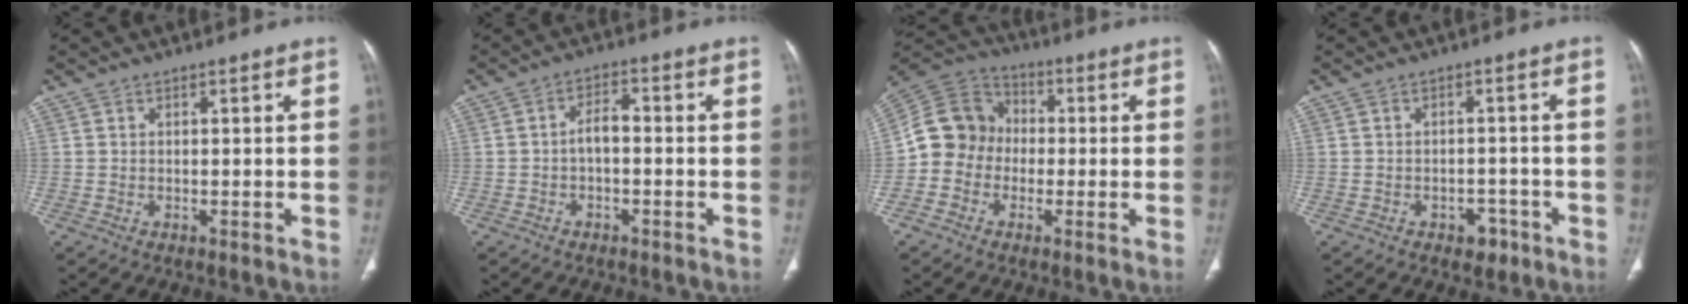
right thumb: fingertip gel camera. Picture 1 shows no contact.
{"total": 3.5, "force": [-0.8, 1.7, 2.9], "torque": [-0.042, 0.019, -0.021]}
{"total": 10.7, "force": [-1.5, 9.7, 4.2], "torque": [-0.060, 0.037, -0.043]}
{"total": 3.5, "force": [-2.1, 2.3, 1.5], "torque": [-0.001, 0.015, -0.023]}